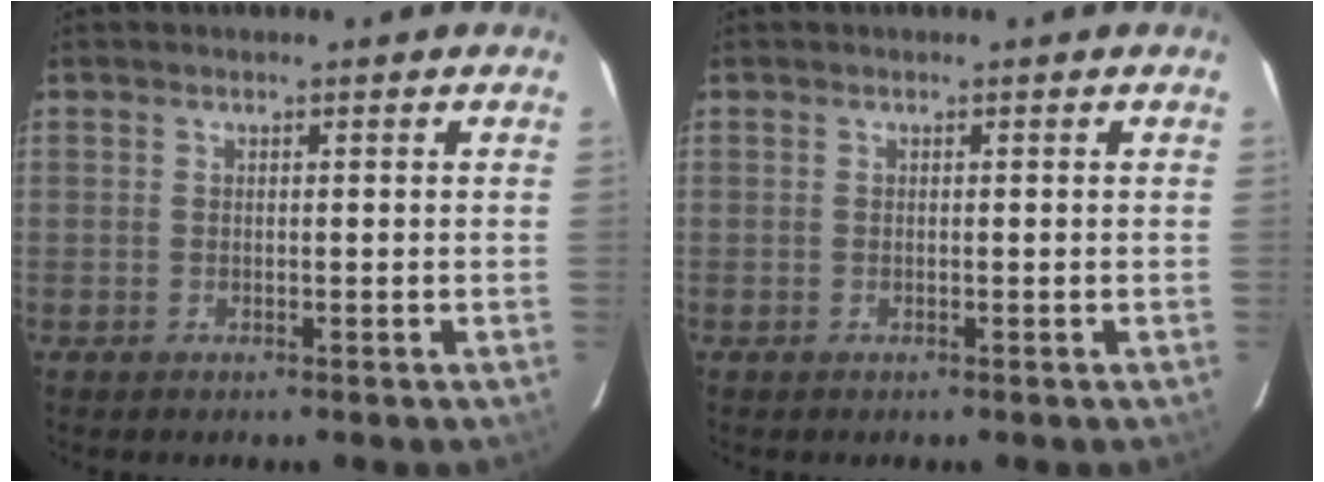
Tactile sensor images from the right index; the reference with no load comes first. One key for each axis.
{"total": 0.0}